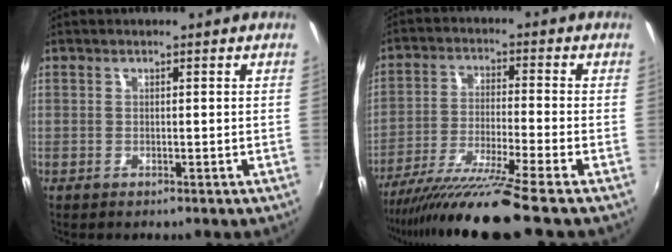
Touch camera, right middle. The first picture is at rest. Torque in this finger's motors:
{"motor_torque": [1.07, -1.07, 0.66, 0.10]}